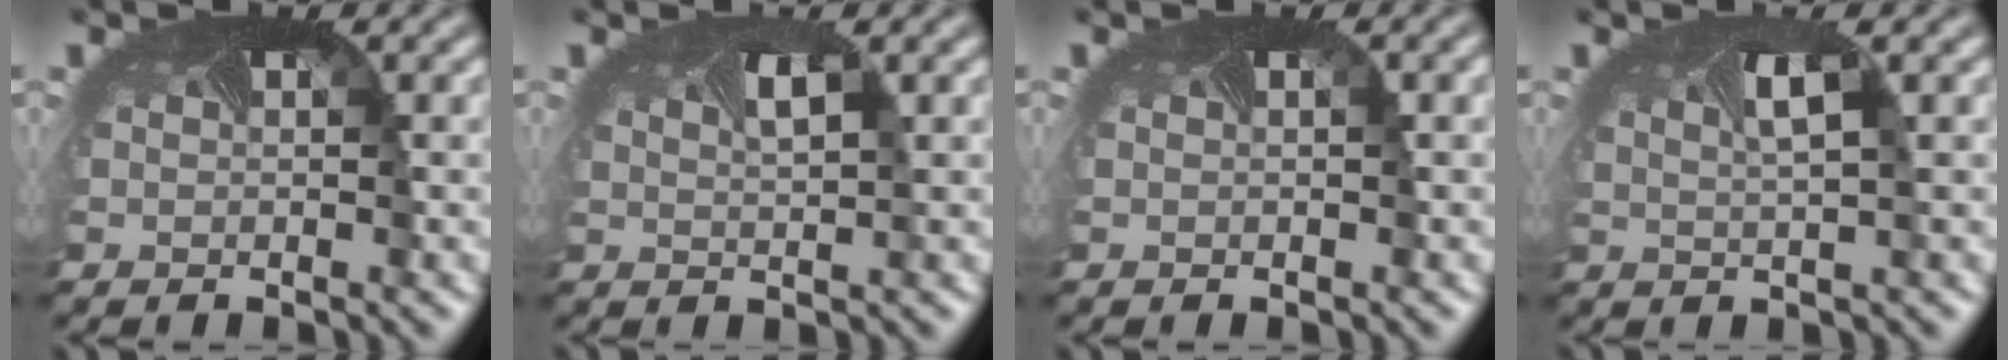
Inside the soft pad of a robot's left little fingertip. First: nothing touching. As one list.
[{"total": 1.2, "force": [0.6, 0.0, 1.0], "torque": [-0.016, 0.000, 0.012]}, {"total": 0.9, "force": [0.2, 0.0, 0.9], "torque": [-0.009, 0.006, 0.005]}, {"total": 1.6, "force": [0.5, 0.0, 1.6], "torque": [-0.026, -0.001, 0.010]}]